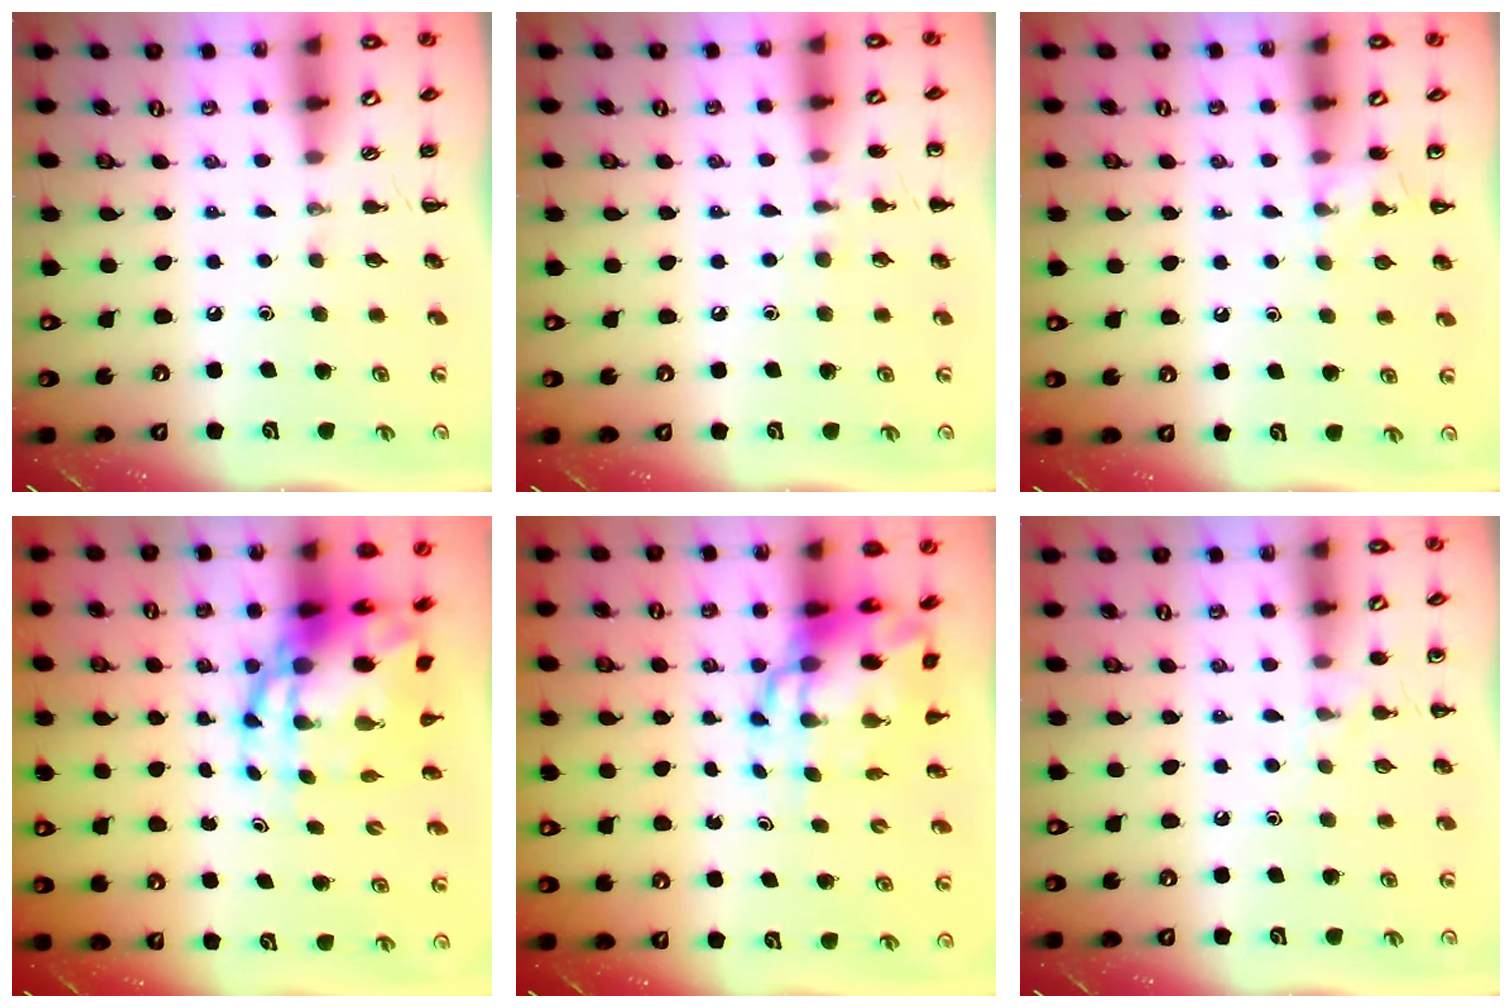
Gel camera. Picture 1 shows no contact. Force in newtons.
{"total": 5.9, "press": 5.6, "slide": 1.7}
{"total": 5.0, "press": 4.8, "slide": 1.5}
{"total": 11.0, "press": 10.7, "slide": 2.8}
{"total": 11.1, "press": 10.8, "slide": 2.9}
{"total": 5.3, "press": 4.9, "slide": 2.0}